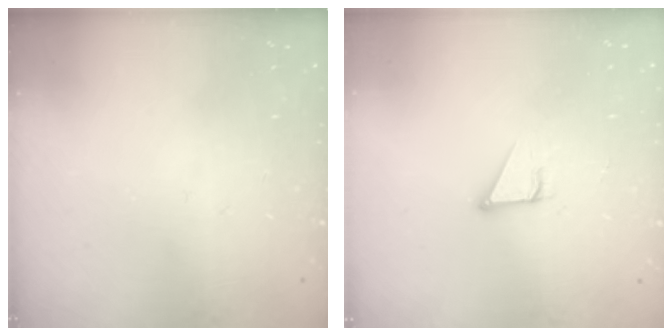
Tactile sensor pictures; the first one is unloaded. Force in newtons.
{"total": 2.8, "press": 2.8, "slide": 0.2}